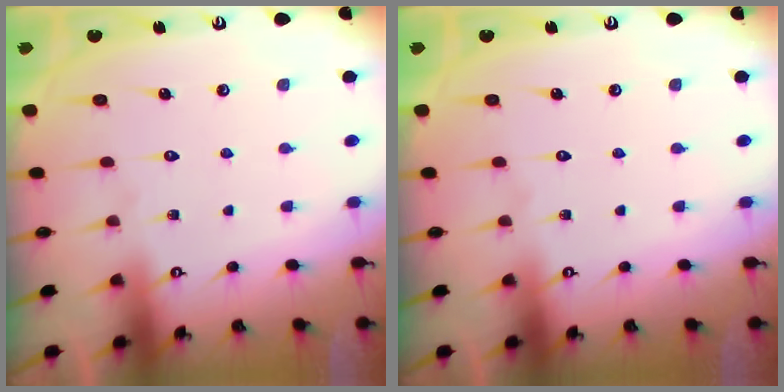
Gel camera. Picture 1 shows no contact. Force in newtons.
{"total": 0.0}